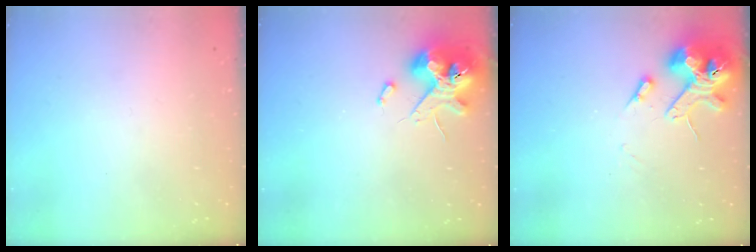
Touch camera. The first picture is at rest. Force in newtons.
{"total": 12.4, "press": 12.2, "slide": 1.8}
{"total": 13.5, "press": 13.4, "slide": 2.0}